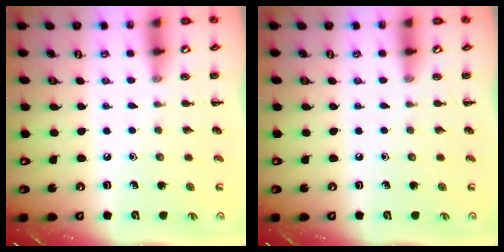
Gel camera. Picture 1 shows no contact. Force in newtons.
{"total": 0.0}